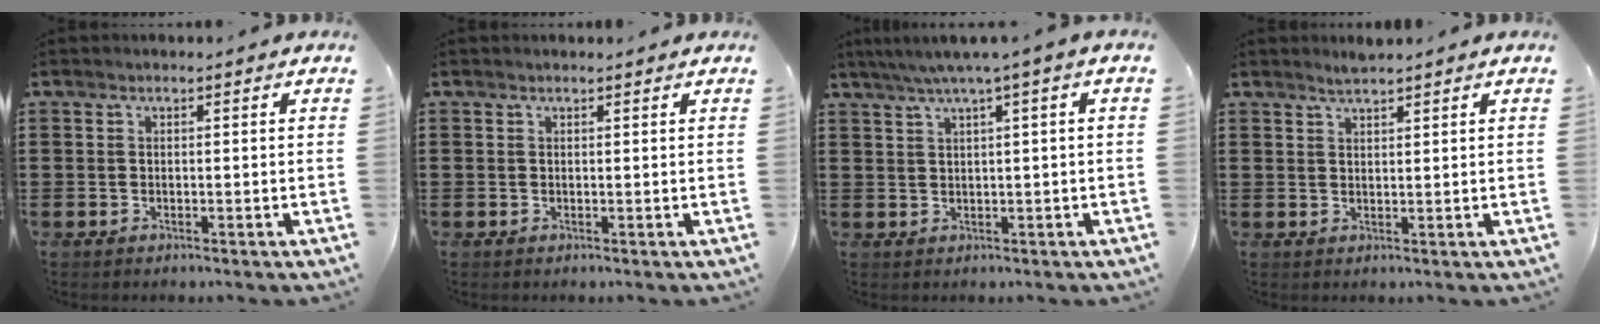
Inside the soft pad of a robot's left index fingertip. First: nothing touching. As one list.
[{"total": 0.7, "force": [0.6, 0.3, 0.0], "torque": [-0.001, 0.001, 0.013]}, {"total": 3.0, "force": [1.2, -0.5, 2.7], "torque": [-0.050, -0.004, 0.018]}, {"total": 2.0, "force": [1.9, 0.0, 0.6], "torque": [-0.014, 0.002, 0.036]}]